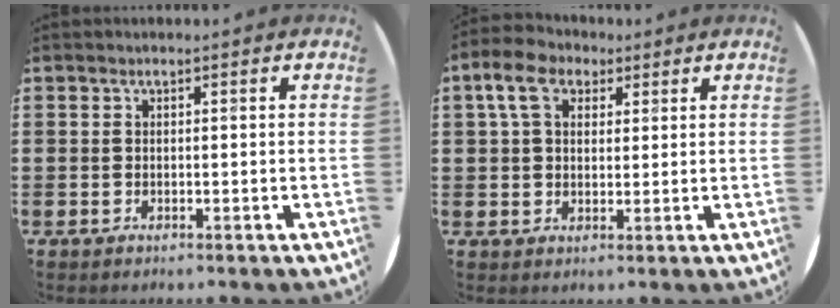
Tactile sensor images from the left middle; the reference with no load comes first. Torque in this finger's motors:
{"motor_torque": [1.26, -0.80, 0.85, 0.21]}